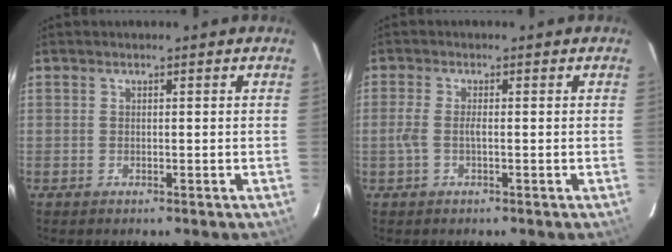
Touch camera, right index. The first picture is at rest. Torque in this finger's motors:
{"motor_torque": [0.41, -0.14, 0.15, 0.05]}